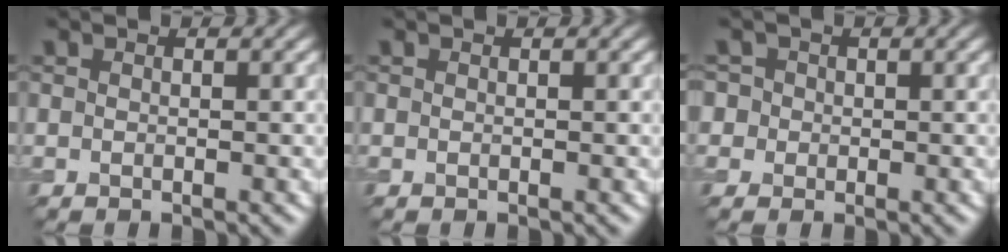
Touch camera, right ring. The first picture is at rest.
{"total": 0.0}
{"total": 2.6, "force": [0.6, 2.5, 0.7], "torque": [0.007, 0.027, -0.022]}